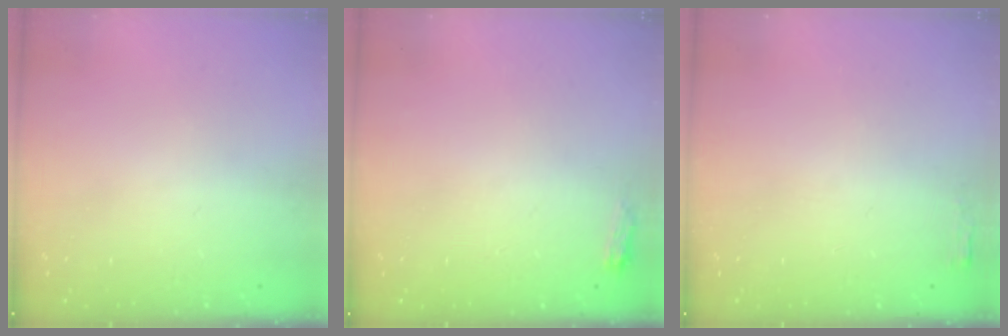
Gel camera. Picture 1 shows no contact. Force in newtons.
{"total": 2.6, "press": 2.6, "slide": 0.4}
{"total": 2.7, "press": 2.6, "slide": 0.8}